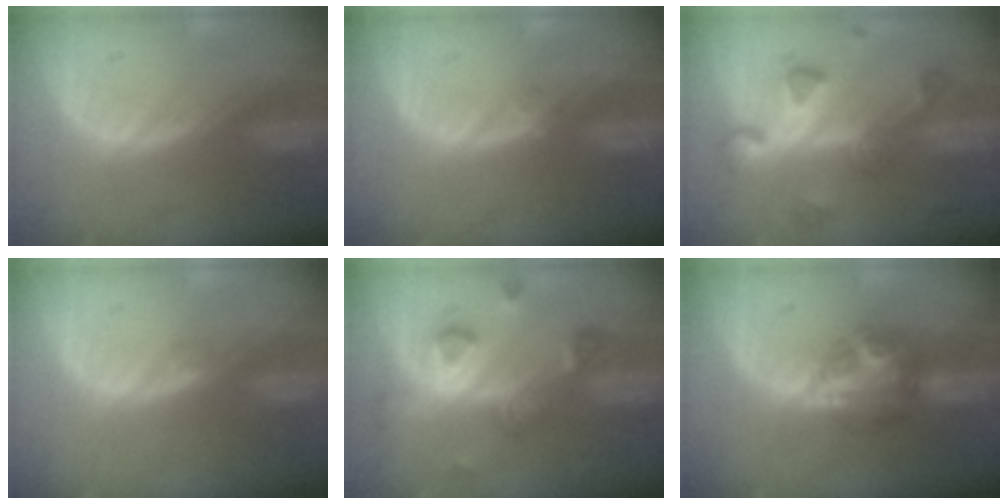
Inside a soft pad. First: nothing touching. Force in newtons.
{"total": 1.0, "press": 0.9, "slide": 0.4}
{"total": 8.1, "press": 7.2, "slide": 3.7}
{"total": 0.5, "press": 0.5, "slide": 0.1}
{"total": 7.8, "press": 7.0, "slide": 3.5}
{"total": 6.3, "press": 6.2, "slide": 1.5}